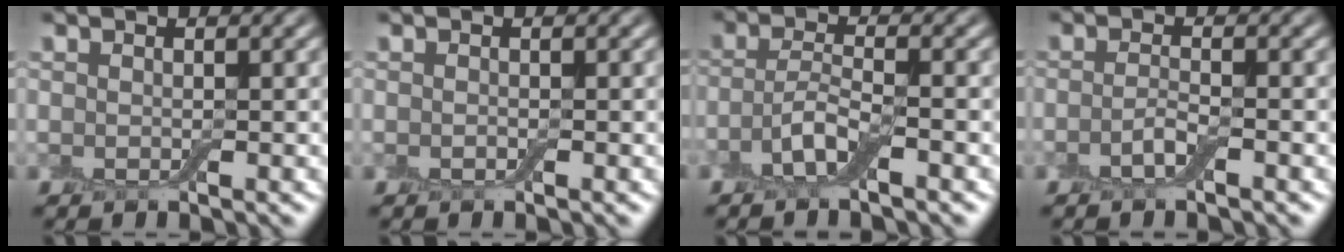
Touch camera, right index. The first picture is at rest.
{"total": 0.0}
{"total": 3.0, "force": [-1.6, 0.7, 2.5], "torque": [-0.053, 0.003, -0.040]}
{"total": 1.6, "force": [-0.9, 0.3, 1.3], "torque": [-0.026, 0.003, -0.021]}